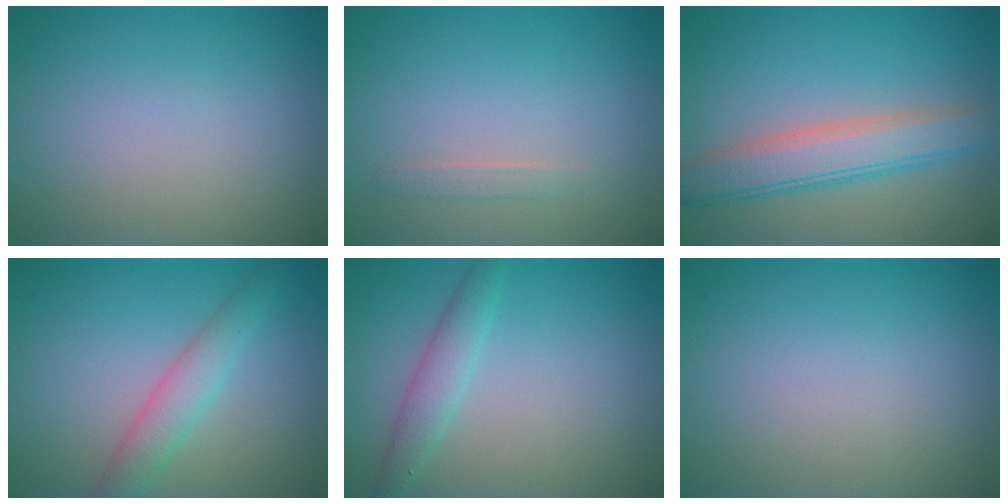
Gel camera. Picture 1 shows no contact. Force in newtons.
{"total": 0.9, "press": 0.8, "slide": 0.1}
{"total": 4.8, "press": 4.8, "slide": 0.0}
{"total": 2.9, "press": 2.9, "slide": 0.1}
{"total": 2.3, "press": 2.3, "slide": 0.1}
{"total": 0.0}